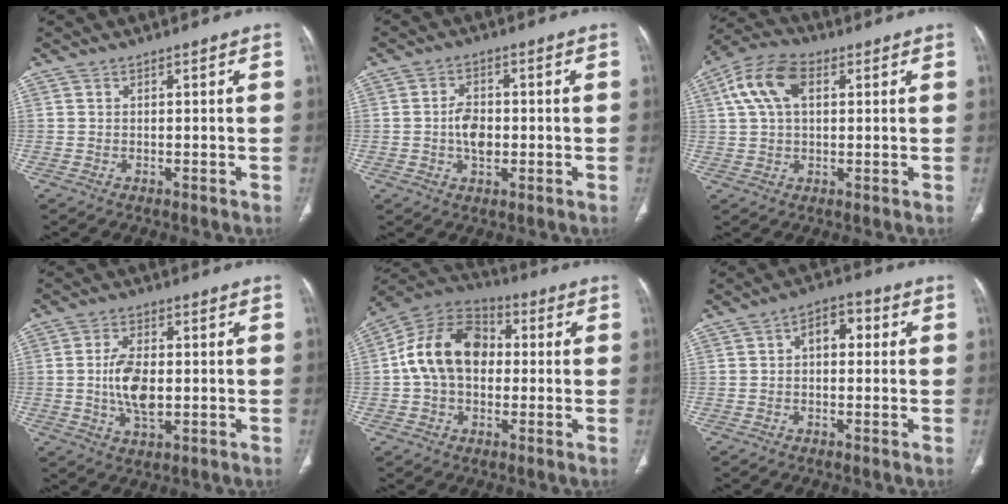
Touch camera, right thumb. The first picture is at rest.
{"total": 5.4, "force": [-0.6, 3.5, 4.1], "torque": [-0.064, 0.007, -0.012]}
{"total": 10.3, "force": [3.1, 6.2, 7.7], "torque": [-0.154, 0.023, 0.051]}
{"total": 8.6, "force": [-0.4, 4.5, 7.3], "torque": [-0.137, -0.002, -0.005]}
{"total": 15.8, "force": [0.8, 11.3, 11.0], "torque": [-0.177, 0.033, 0.001]}
{"total": 6.6, "force": [0.9, 4.2, 5.1], "torque": [-0.051, 0.023, 0.004]}